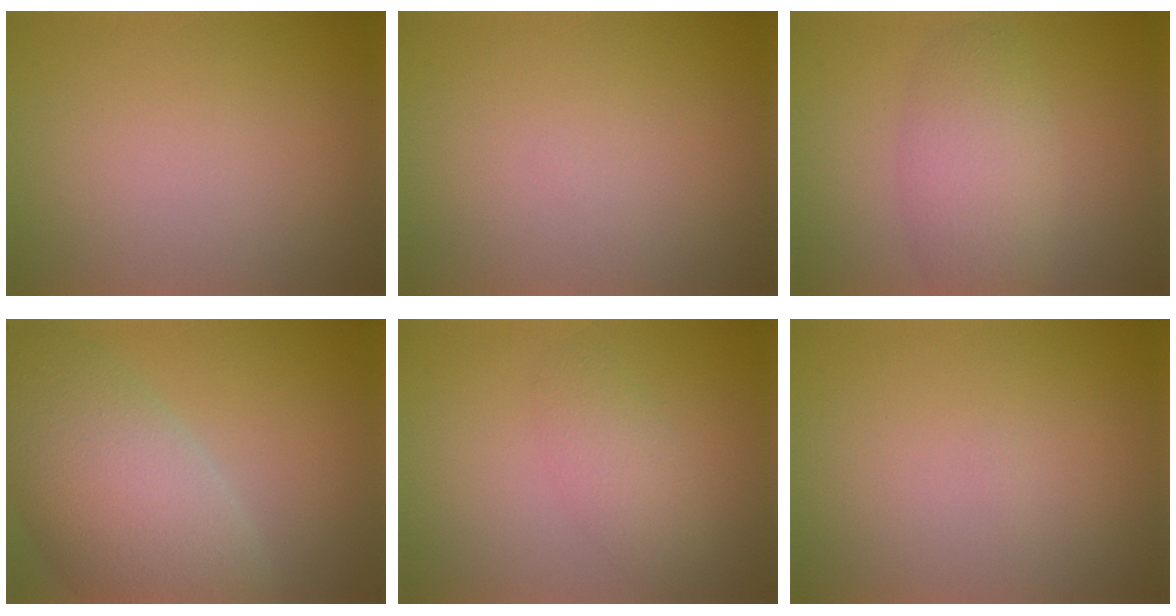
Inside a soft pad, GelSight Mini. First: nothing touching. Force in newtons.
{"total": 0.0}
{"total": 4.6, "press": 4.6, "slide": 0.3}
{"total": 10.8, "press": 10.8, "slide": 0.6}
{"total": 2.3, "press": 2.3, "slide": 0.1}
{"total": 0.0}